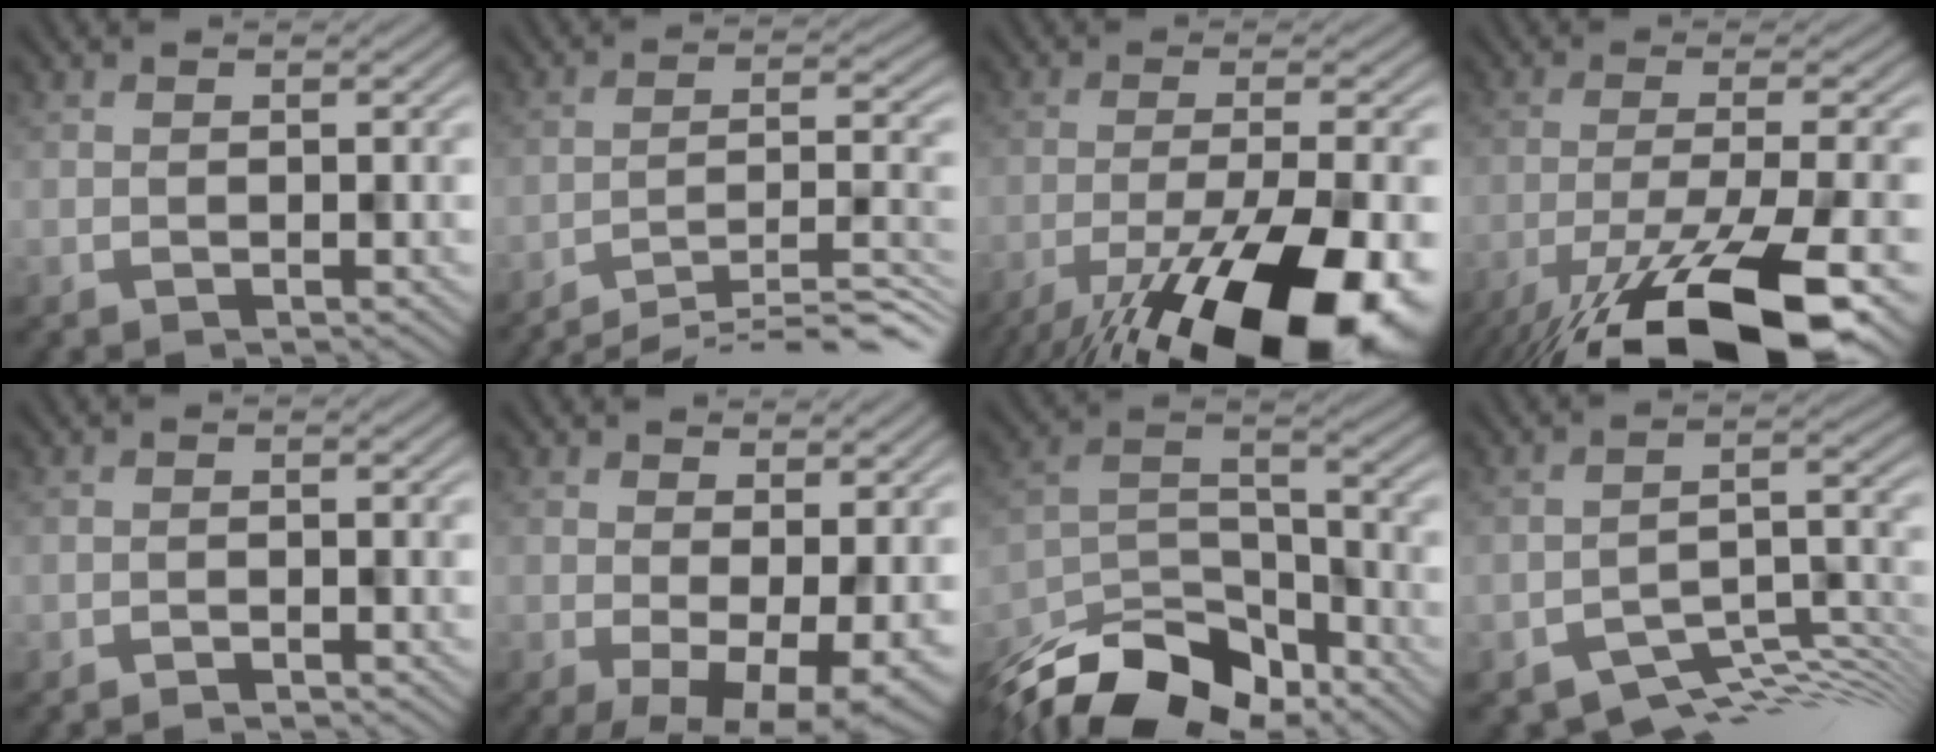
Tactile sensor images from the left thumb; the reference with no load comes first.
{"total": 11.6, "force": [-9.8, 1.5, 6.0], "torque": [-0.092, 0.018, -0.144]}
{"total": 18.5, "force": [-11.7, 5.7, 13.2], "torque": [-0.192, -0.046, -0.171]}
{"total": 16.1, "force": [-10.3, 3.8, 11.7], "torque": [-0.214, -0.022, -0.167]}
{"total": 1.0, "force": [-1.0, 0.0, 0.2], "torque": [-0.002, 0.003, -0.017]}
{"total": 7.1, "force": [-1.1, 2.4, 6.6], "torque": [-0.115, -0.013, -0.003]}
{"total": 13.6, "force": [-11.1, 5.3, 6.0], "torque": [-0.133, -0.003, -0.196]}
{"total": 6.8, "force": [-5.3, 2.1, 3.7], "torque": [-0.044, -0.008, -0.090]}